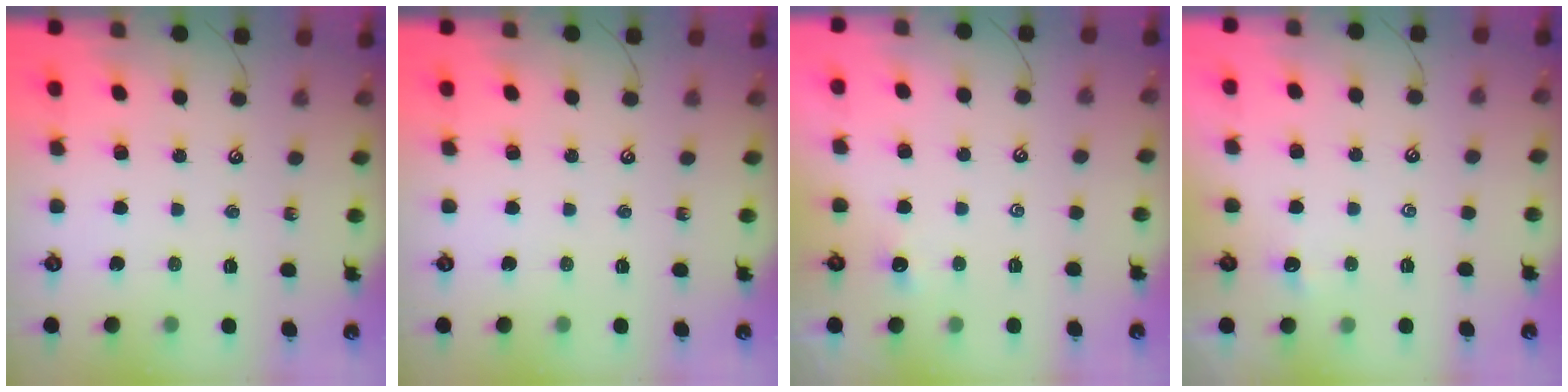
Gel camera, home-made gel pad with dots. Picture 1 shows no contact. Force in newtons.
{"total": 0.0}
{"total": 2.7, "press": 2.7, "slide": 0.2}
{"total": 3.0, "press": 2.9, "slide": 0.3}